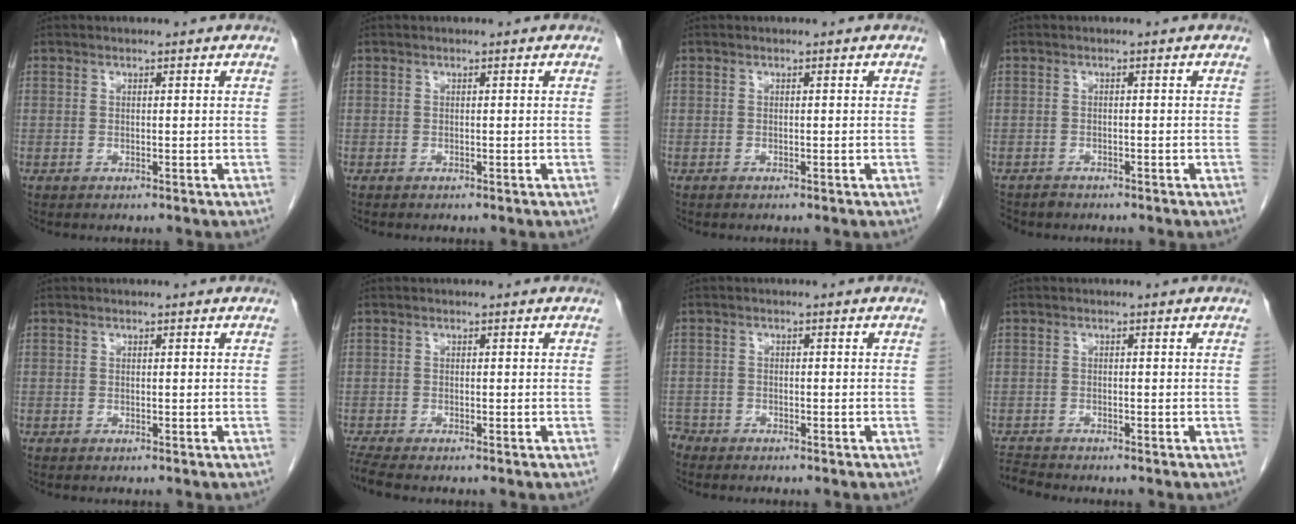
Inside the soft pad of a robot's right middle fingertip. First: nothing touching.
{"total": 0.0}
{"total": 0.0}
{"total": 2.9, "force": [-2.5, 1.3, 0.3], "torque": [-0.003, -0.001, -0.042]}
{"total": 0.0}
{"total": 2.6, "force": [-2.4, -0.3, 1.0], "torque": [-0.028, -0.012, -0.048]}
{"total": 3.0, "force": [-2.7, 1.2, 0.1], "torque": [-0.003, -0.001, -0.050]}
{"total": 2.4, "force": [-2.3, -0.5, -0.4], "torque": [0.003, -0.017, -0.041]}